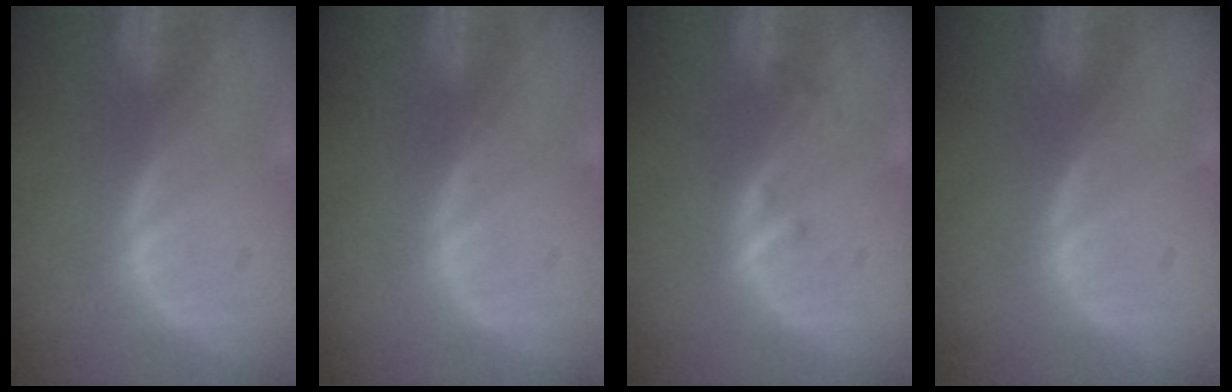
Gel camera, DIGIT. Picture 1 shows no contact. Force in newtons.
{"total": 0.0}
{"total": 1.4, "press": 1.4, "slide": 0.2}
{"total": 0.0}